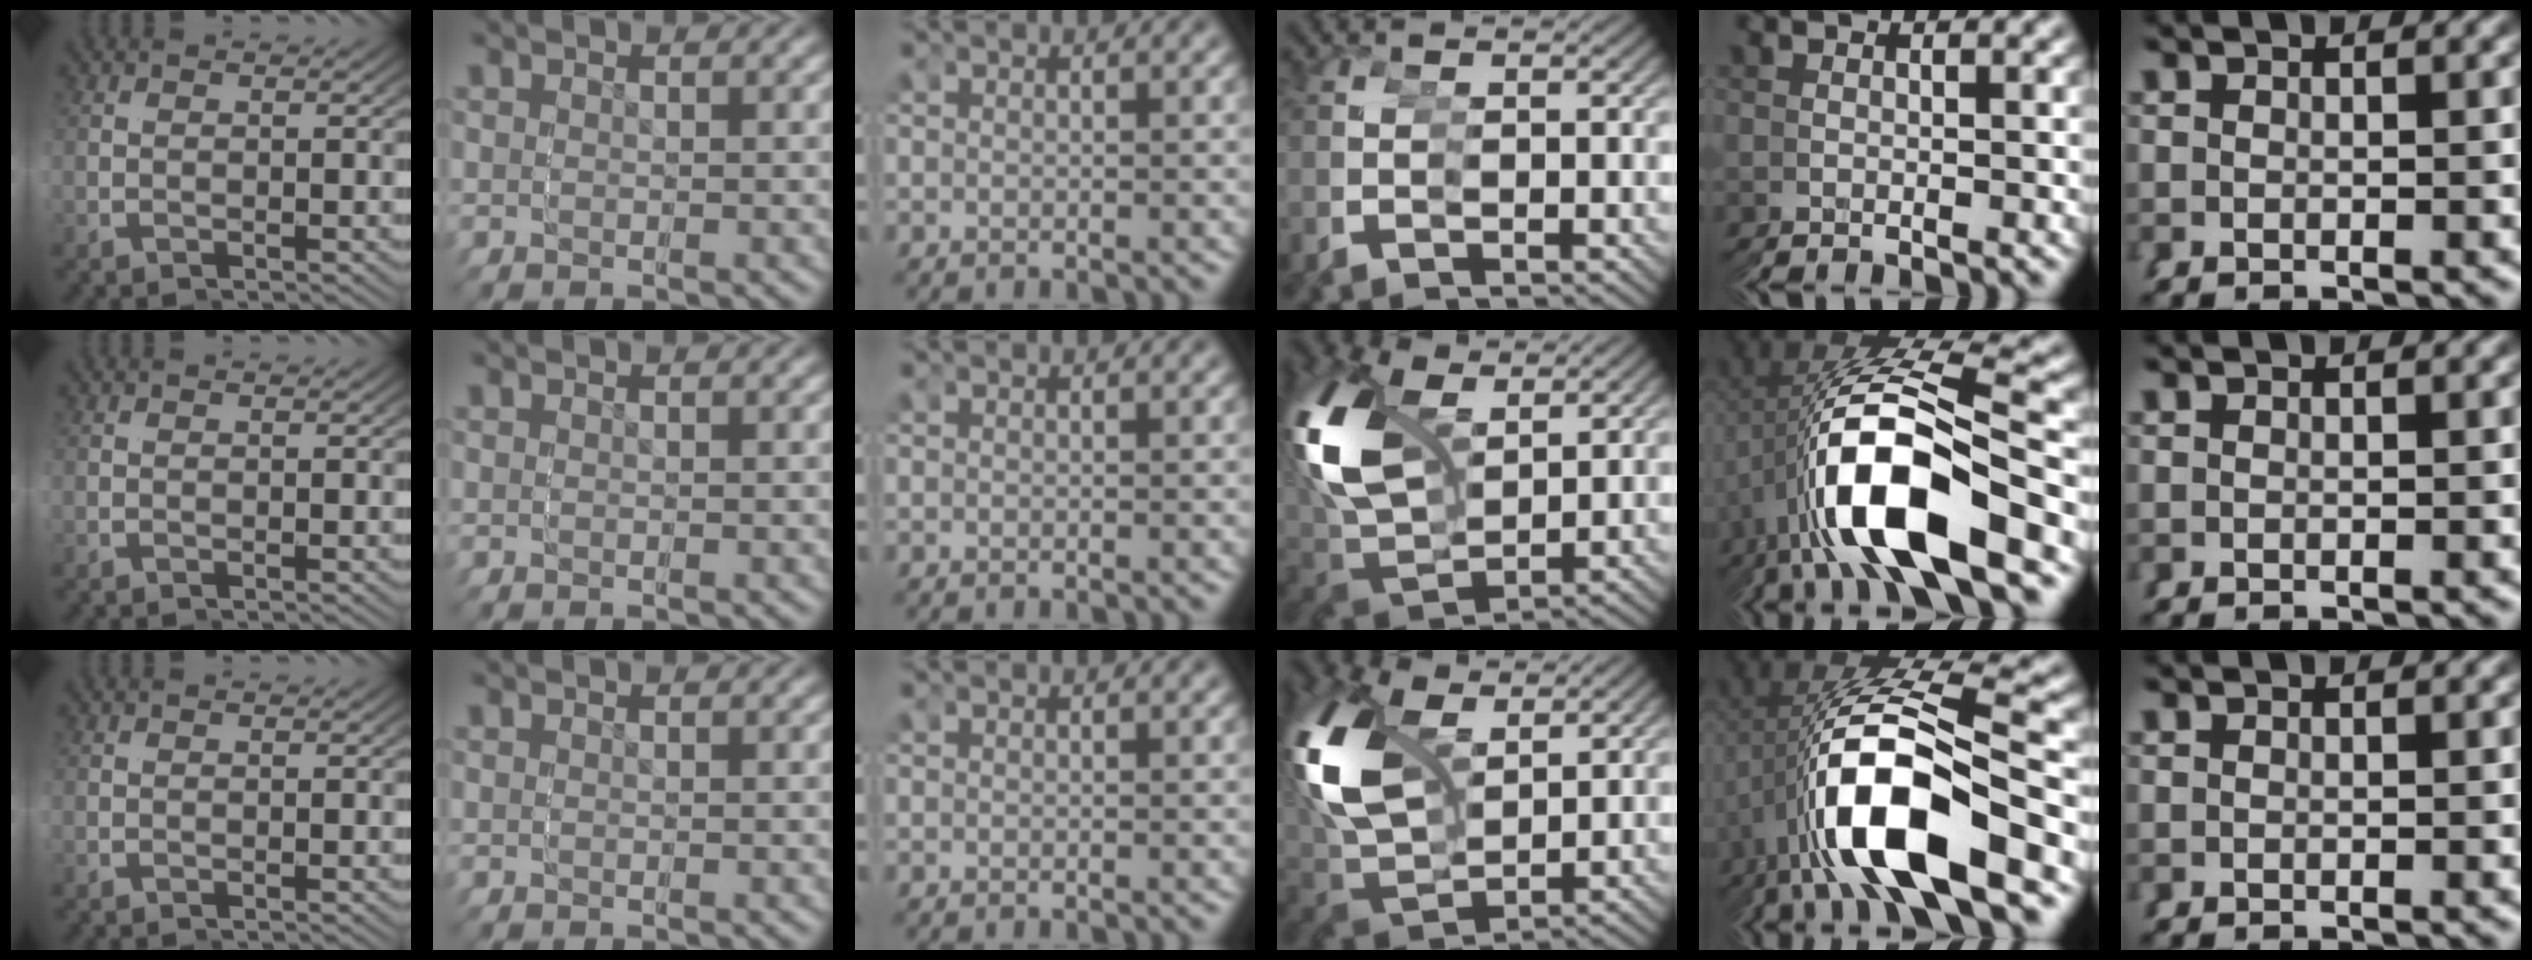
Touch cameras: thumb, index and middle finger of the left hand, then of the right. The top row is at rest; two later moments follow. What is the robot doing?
{"motion": "grasp_and_lifting", "object": "markers"}